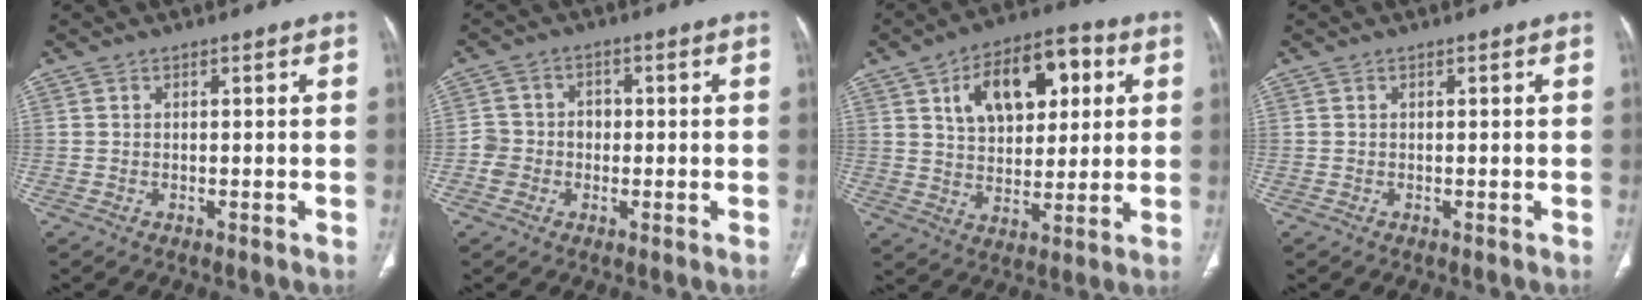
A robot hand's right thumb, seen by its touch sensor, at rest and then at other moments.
{"total": 4.8, "force": [-0.8, 4.5, 1.5], "torque": [0.001, 0.019, -0.021]}
{"total": 16.9, "force": [5.8, 9.7, 12.5], "torque": [-0.155, 0.004, 0.093]}
{"total": 0.0}